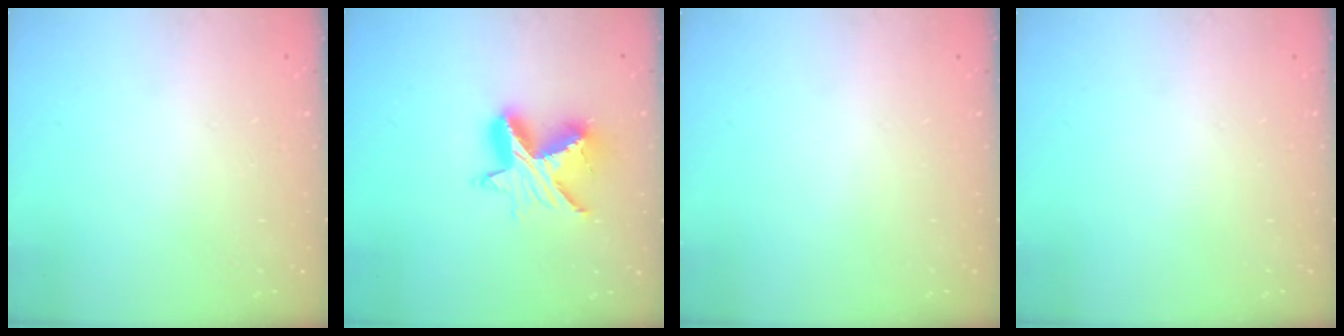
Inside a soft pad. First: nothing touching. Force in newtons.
{"total": 11.6, "press": 11.5, "slide": 0.7}
{"total": 0.0}
{"total": 0.0}